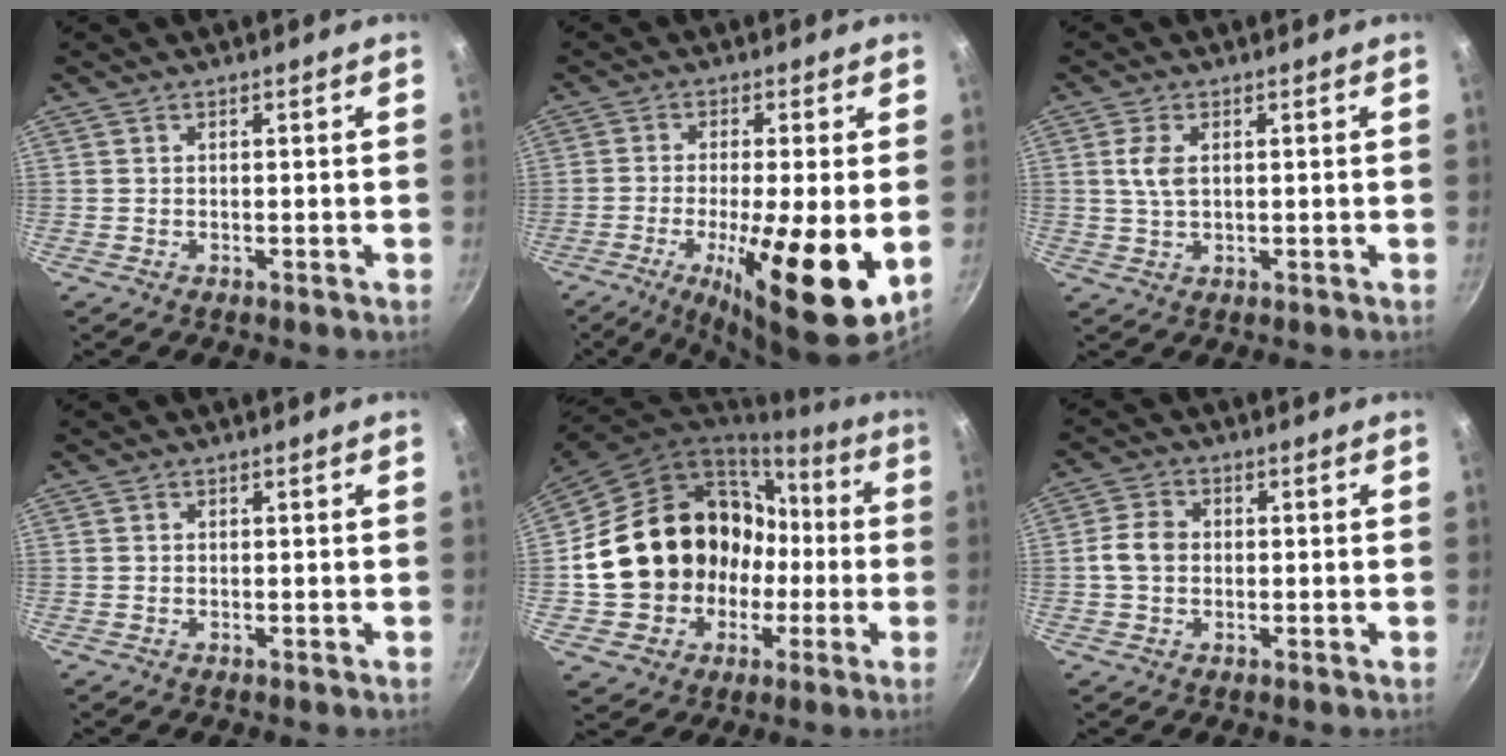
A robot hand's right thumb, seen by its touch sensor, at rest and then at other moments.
{"total": 15.4, "force": [-3.4, 3.5, 14.6], "torque": [-0.242, -0.010, -0.055]}
{"total": 4.0, "force": [0.9, 2.1, 3.2], "torque": [-0.067, 0.001, 0.018]}
{"total": 0.0}
{"total": 21.8, "force": [-0.9, 18.6, 11.3], "torque": [-0.158, 0.056, 0.014]}
{"total": 4.9, "force": [-0.2, 3.9, 2.9], "torque": [-0.047, 0.013, -0.011]}